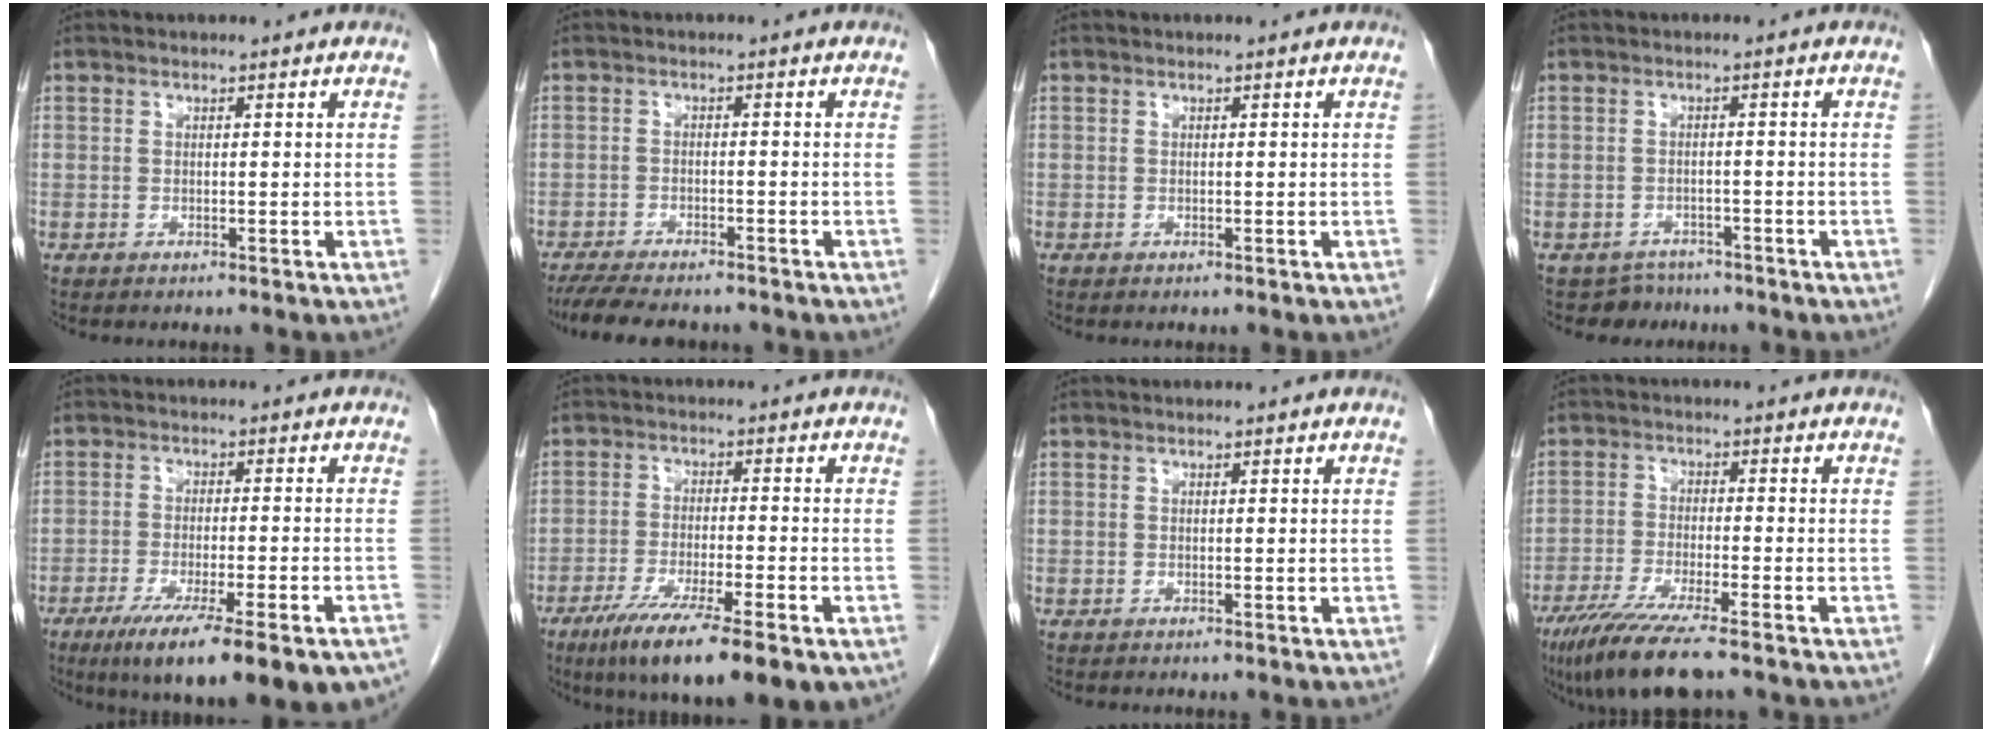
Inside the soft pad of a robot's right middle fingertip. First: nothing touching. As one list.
[{"total": 9.7, "force": [-8.4, 2.4, 4.3], "torque": [-0.069, -0.011, -0.127]}, {"total": 0.0}, {"total": 3.5, "force": [-2.8, 1.9, -0.8], "torque": [0.010, 0.005, -0.044]}, {"total": 18.3, "force": [-12.8, 2.8, 12.7], "torque": [-0.141, -0.031, -0.185]}, {"total": 14.3, "force": [-9.1, 2.0, 10.9], "torque": [-0.155, -0.031, -0.144]}, {"total": 0.0}, {"total": 10.0, "force": [-7.4, 0.5, 6.8], "torque": [-0.118, -0.027, -0.124]}]